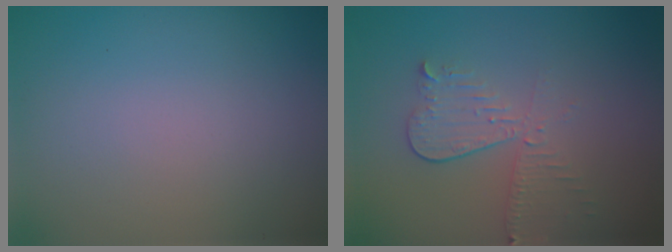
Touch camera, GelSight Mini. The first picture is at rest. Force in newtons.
{"total": 3.1, "press": 2.7, "slide": 1.6}